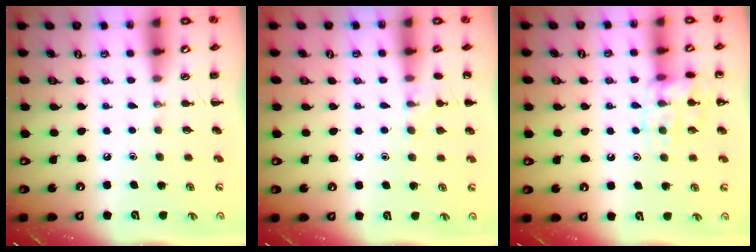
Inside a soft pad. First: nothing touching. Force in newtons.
{"total": 7.6, "press": 7.3, "slide": 2.0}
{"total": 12.6, "press": 12.6, "slide": 0.9}